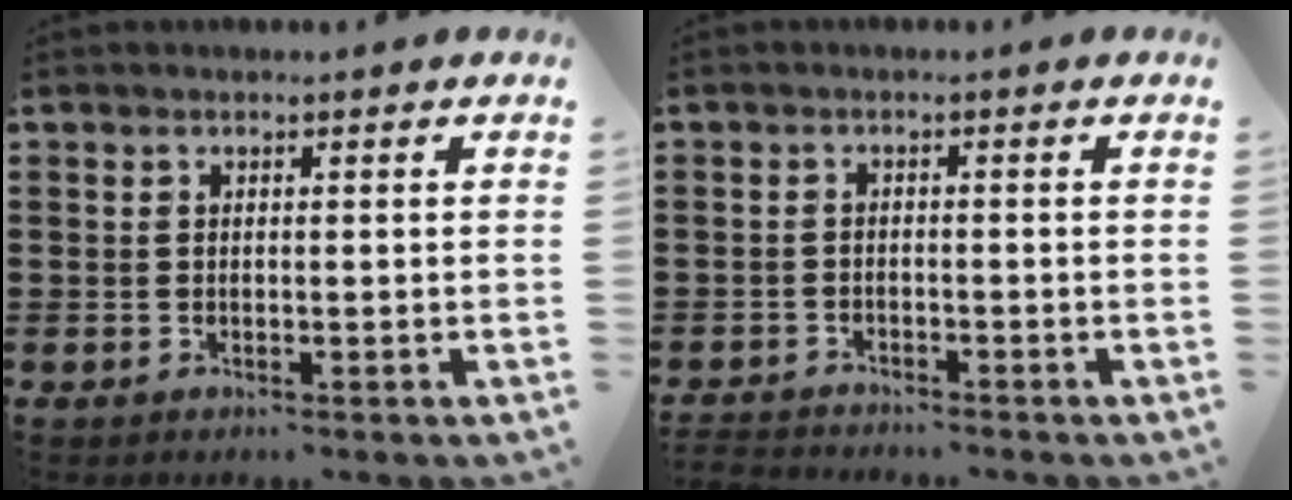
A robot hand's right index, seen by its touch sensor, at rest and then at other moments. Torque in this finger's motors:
{"motor_torque": [-1.89, 0.25, -1.05, -0.14]}